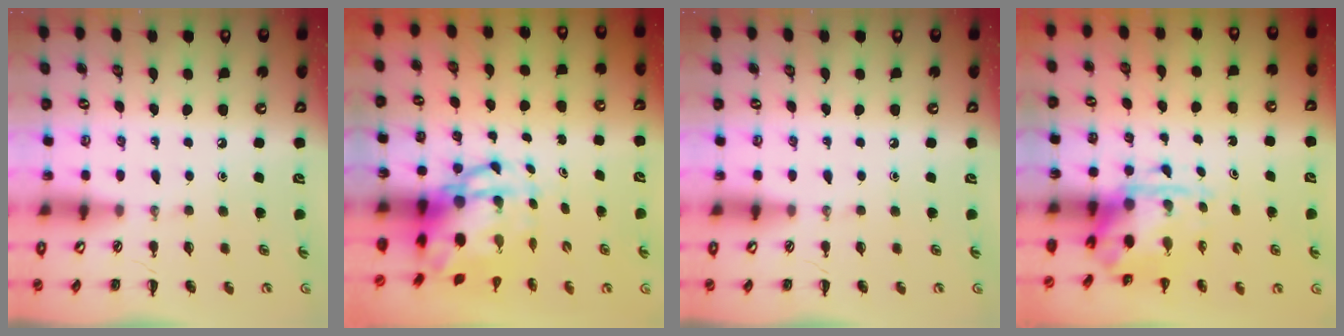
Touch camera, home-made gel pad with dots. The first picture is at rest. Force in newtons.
{"total": 6.6, "press": 6.3, "slide": 2.1}
{"total": 0.0}
{"total": 3.7, "press": 3.6, "slide": 0.9}